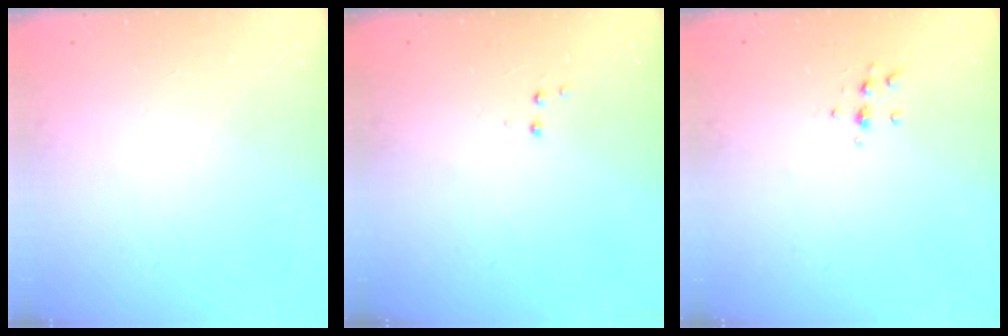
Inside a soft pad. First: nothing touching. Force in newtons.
{"total": 3.6, "press": 3.5, "slide": 0.7}
{"total": 5.8, "press": 5.8, "slide": 0.6}